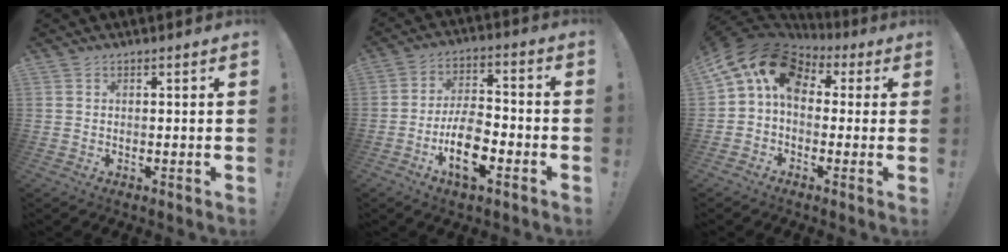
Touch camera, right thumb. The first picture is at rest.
{"total": 13.4, "force": [-6.1, 6.6, 10.0], "torque": [-0.196, 0.030, -0.105]}
{"total": 14.6, "force": [3.9, 9.8, 10.0], "torque": [-0.161, -0.005, 0.073]}